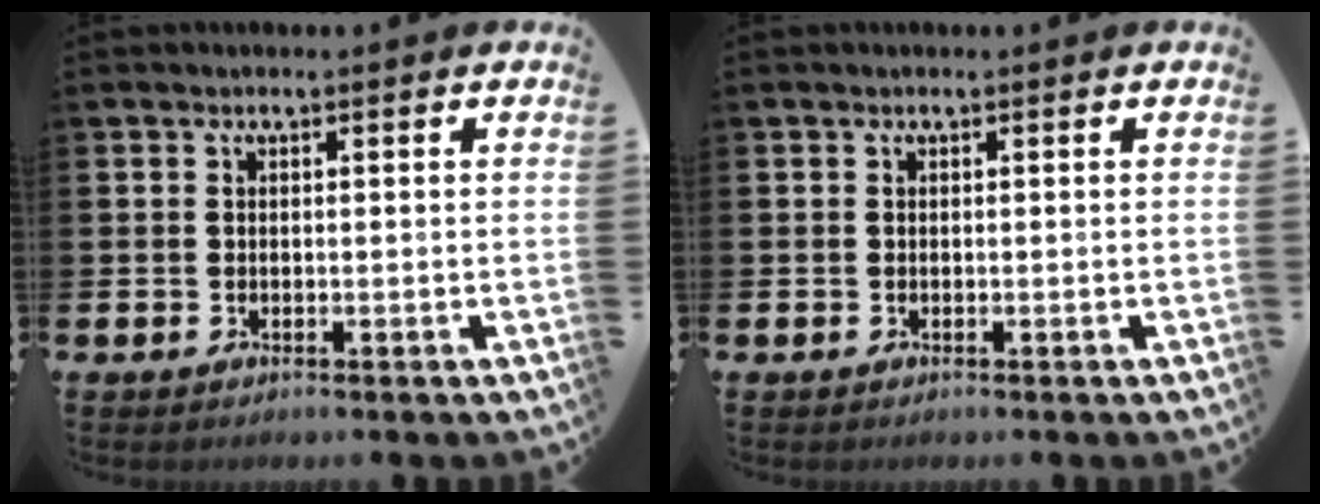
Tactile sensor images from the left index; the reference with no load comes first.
{"total": 0.0}